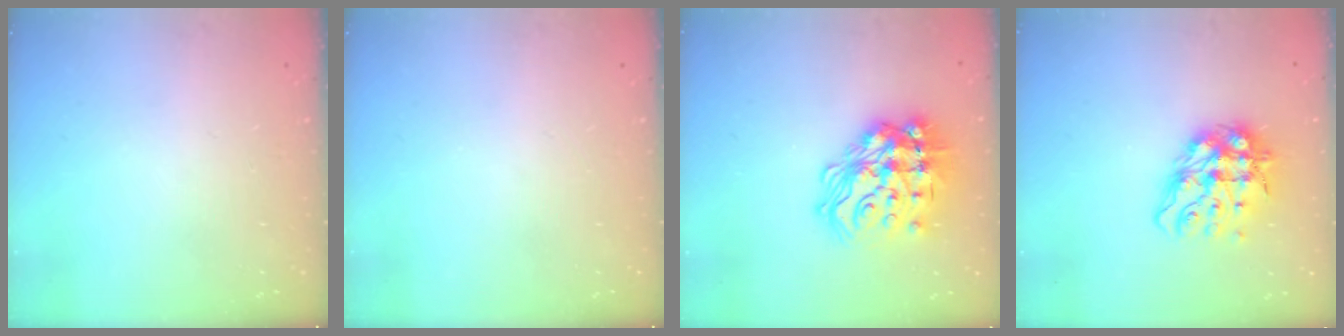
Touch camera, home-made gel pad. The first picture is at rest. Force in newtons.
{"total": 0.0}
{"total": 22.3, "press": 22.2, "slide": 1.4}
{"total": 12.9, "press": 12.8, "slide": 1.4}